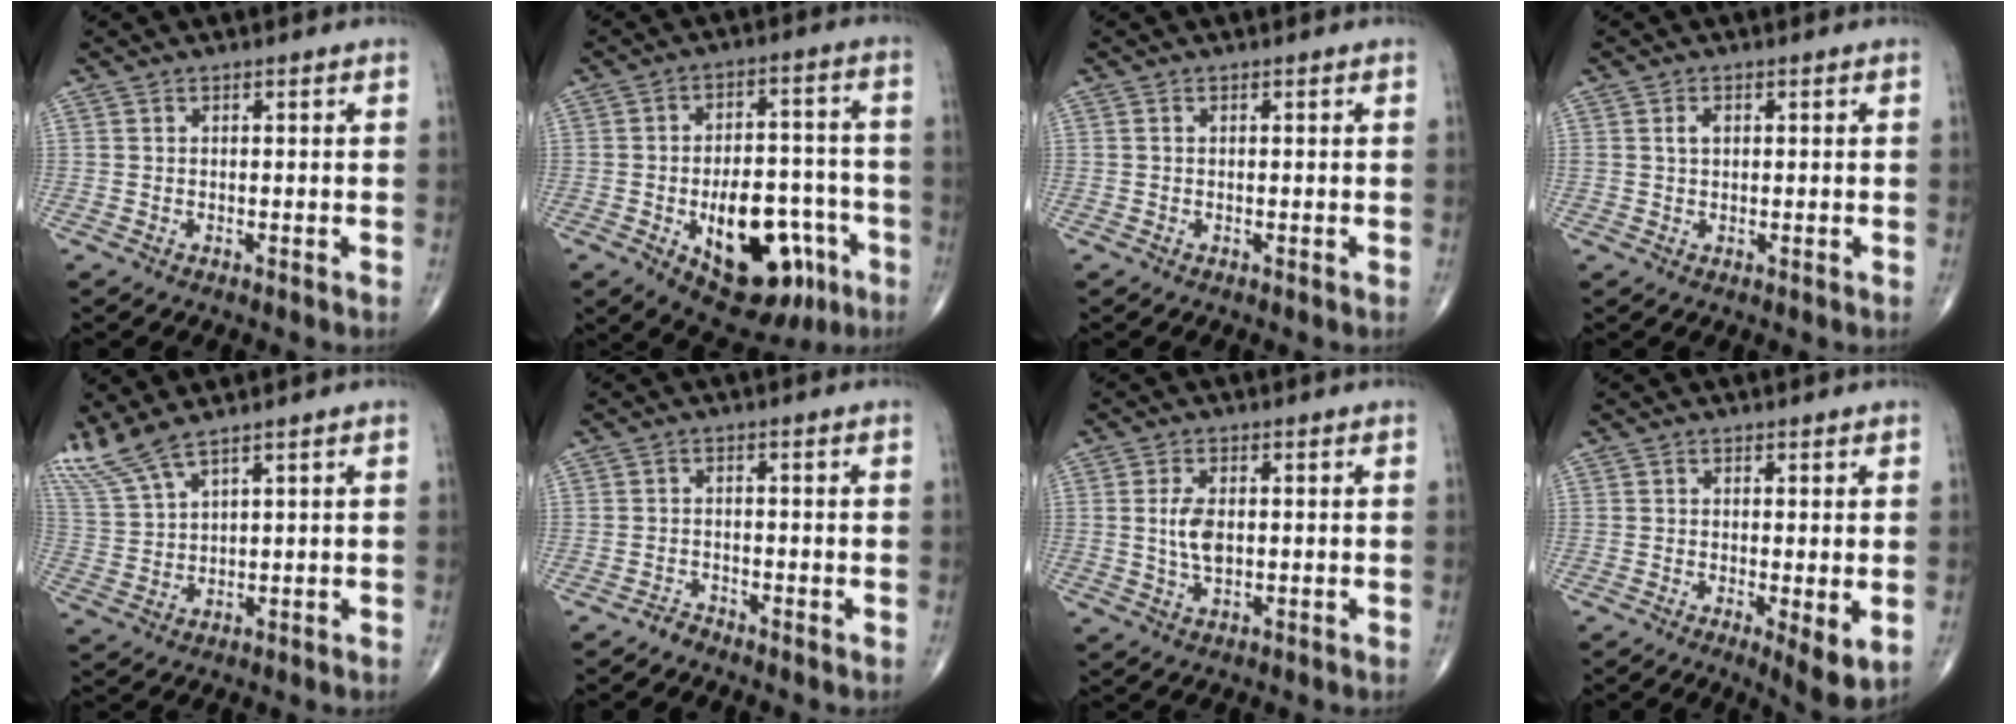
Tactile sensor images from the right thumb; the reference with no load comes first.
{"total": 19.2, "force": [-7.4, 10.2, 14.6], "torque": [-0.176, 0.040, -0.090]}
{"total": 0.0}
{"total": 1.7, "force": [0.5, 1.2, 1.2], "torque": [-0.018, 0.002, 0.009]}
{"total": 7.5, "force": [6.2, 1.2, 4.1], "torque": [-0.108, -0.014, 0.145]}
{"total": 1.4, "force": [-1.4, 0.5, -0.1], "torque": [0.005, -0.002, -0.029]}
{"total": 4.9, "force": [0.3, 2.5, 4.1], "torque": [-0.081, -0.004, 0.006]}
{"total": 5.6, "force": [-1.0, 1.5, 5.3], "torque": [-0.085, -0.020, -0.017]}